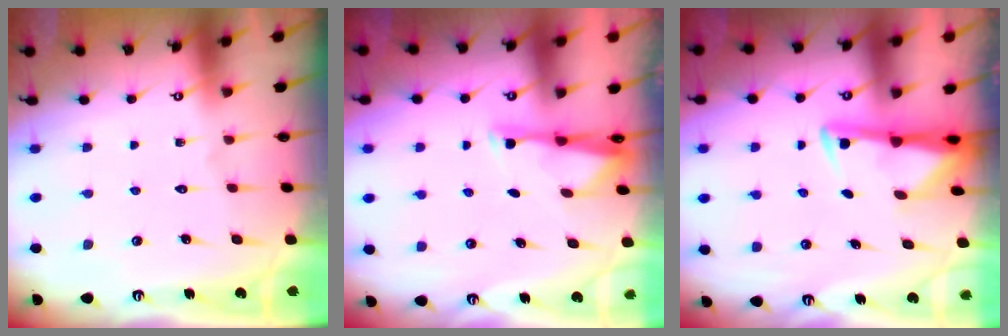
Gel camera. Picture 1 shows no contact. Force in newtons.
{"total": 2.9, "press": 2.9, "slide": 0.6}
{"total": 3.0, "press": 2.9, "slide": 0.5}